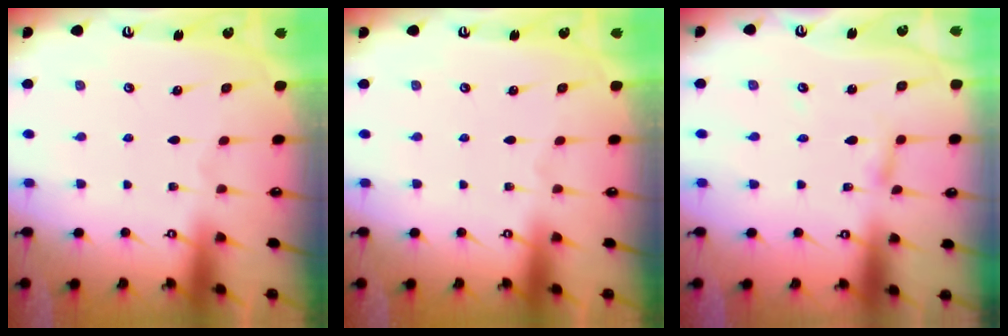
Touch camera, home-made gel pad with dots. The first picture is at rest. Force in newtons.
{"total": 0.0}
{"total": 2.4, "press": 2.4, "slide": 0.2}